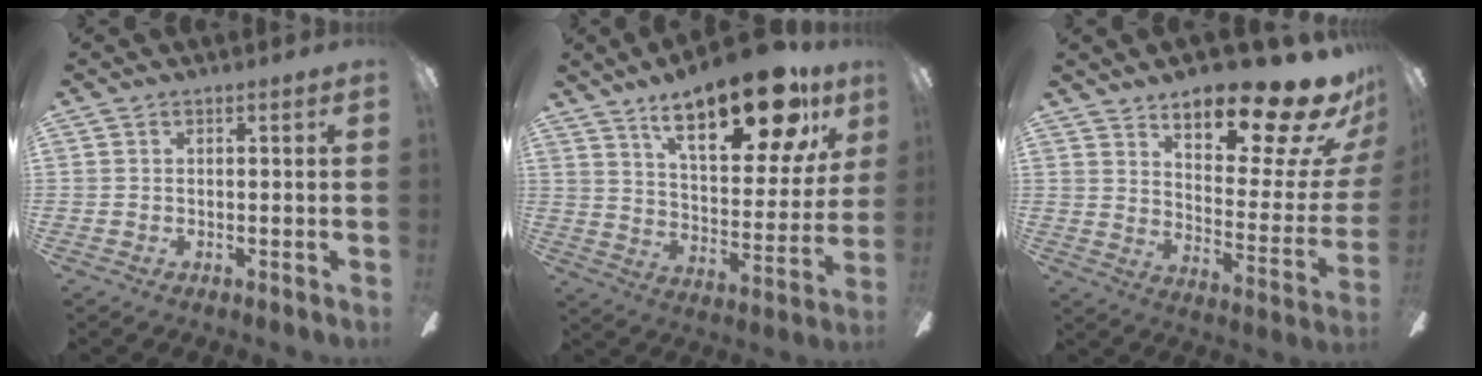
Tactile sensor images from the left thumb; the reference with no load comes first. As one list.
[{"total": 23.7, "force": [15.1, 8.7, 16.0], "torque": [-0.235, -0.083, 0.247]}, {"total": 19.2, "force": [14.9, 5.8, 10.7], "torque": [-0.135, -0.114, 0.242]}]